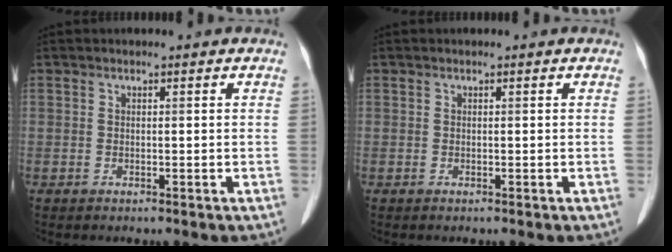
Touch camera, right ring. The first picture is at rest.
{"total": 0.0}